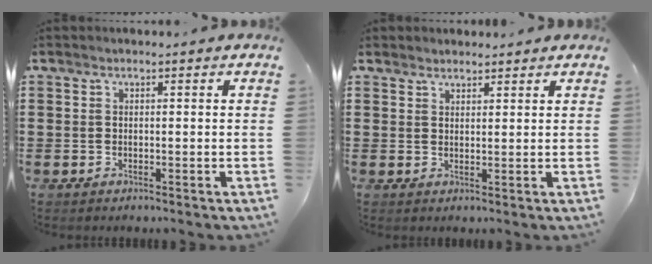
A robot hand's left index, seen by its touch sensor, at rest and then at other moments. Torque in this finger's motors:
{"motor_torque": [0.82, 0.70, -0.01, 0.01]}